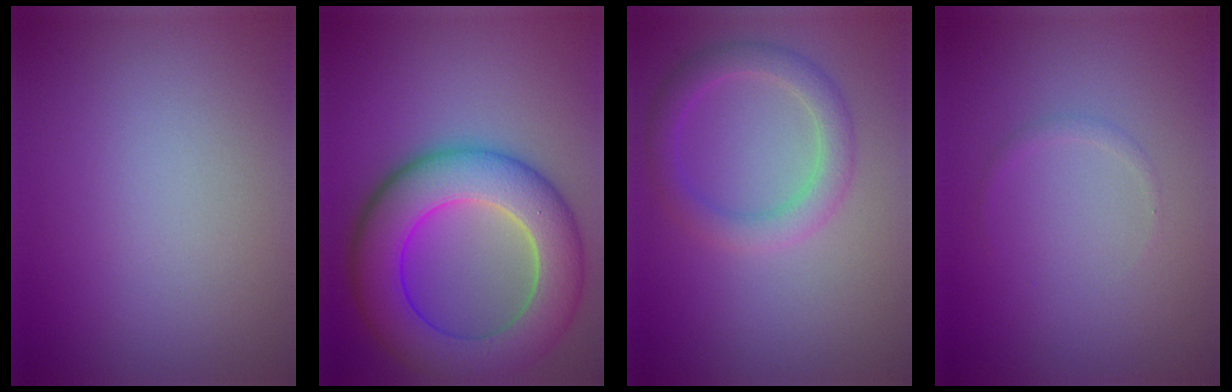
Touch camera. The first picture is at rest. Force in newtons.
{"total": 10.6, "press": 10.6, "slide": 0.2}
{"total": 3.1, "press": 3.1, "slide": 0.1}
{"total": 0.6, "press": 0.6, "slide": 0.1}